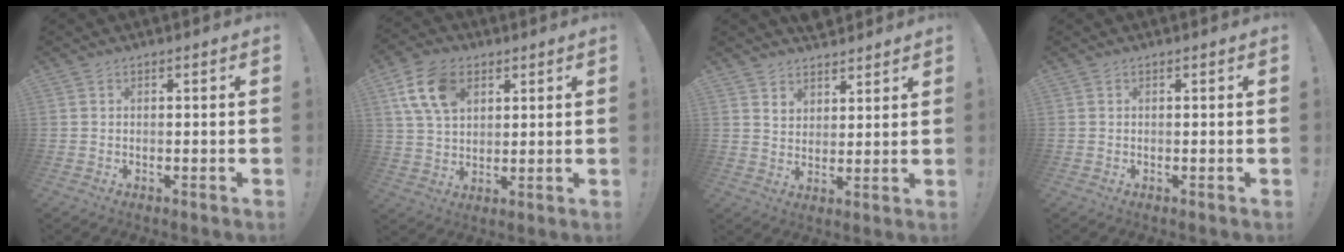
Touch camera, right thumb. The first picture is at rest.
{"total": 13.1, "force": [5.6, 8.9, 7.8], "torque": [-0.138, -0.005, 0.110]}
{"total": 5.4, "force": [4.5, 3.0, 0.1], "torque": [0.004, -0.037, 0.083]}
{"total": 0.0}